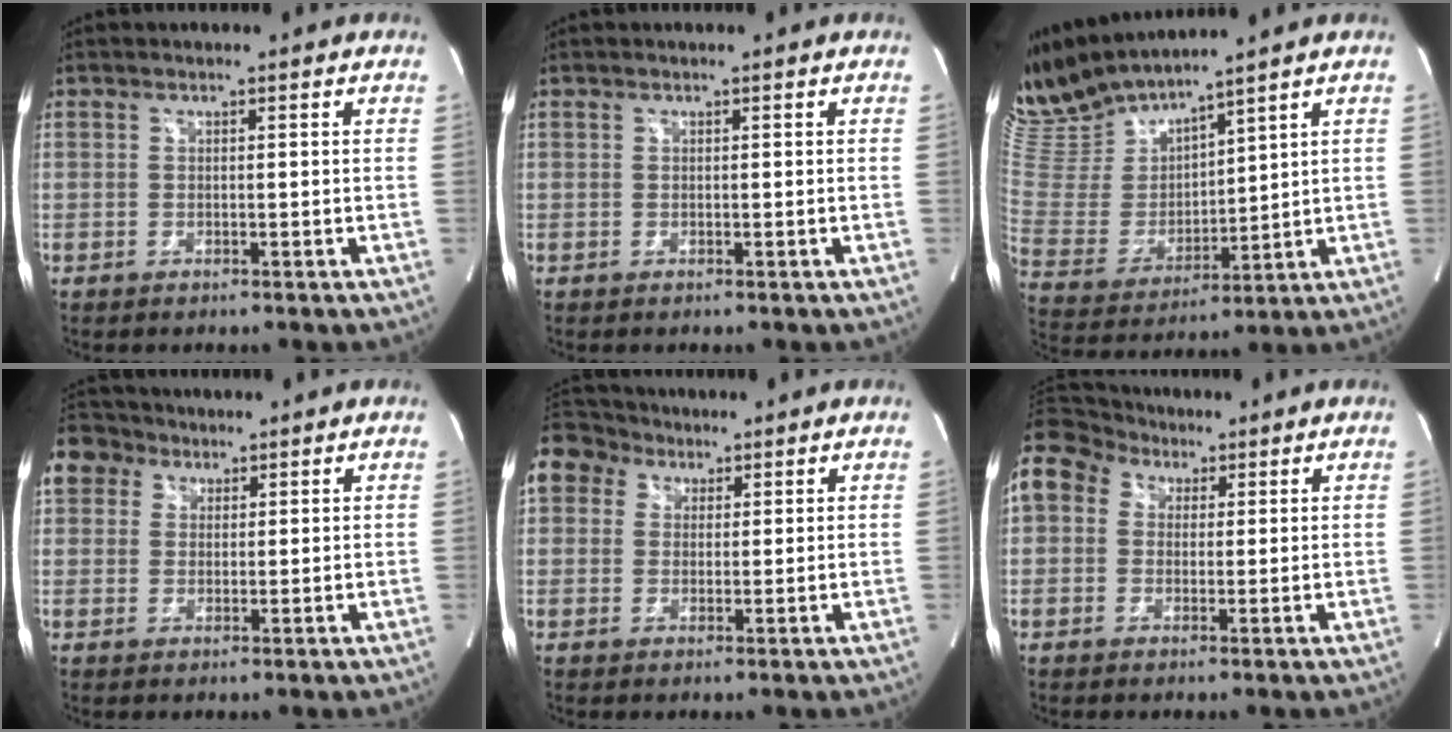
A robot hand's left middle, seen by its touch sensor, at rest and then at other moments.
{"total": 0.0}
{"total": 13.1, "force": [12.3, 1.0, 4.6], "torque": [-0.111, -0.005, 0.261]}
{"total": 6.4, "force": [3.7, 5.1, 1.3], "torque": [-0.029, 0.031, 0.074]}
{"total": 10.0, "force": [5.4, 7.9, 3.0], "torque": [-0.078, 0.051, 0.104]}
{"total": 15.7, "force": [7.3, 12.1, 6.7], "torque": [-0.202, 0.094, 0.141]}